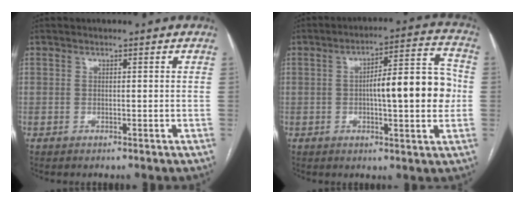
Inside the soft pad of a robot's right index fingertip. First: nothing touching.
{"total": 12.5, "force": [-0.3, 2.6, 12.2], "torque": [-0.176, 0.027, -0.002]}